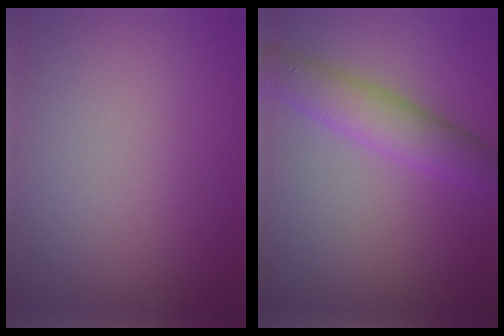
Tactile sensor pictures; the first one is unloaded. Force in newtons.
{"total": 4.5, "press": 4.5, "slide": 0.0}